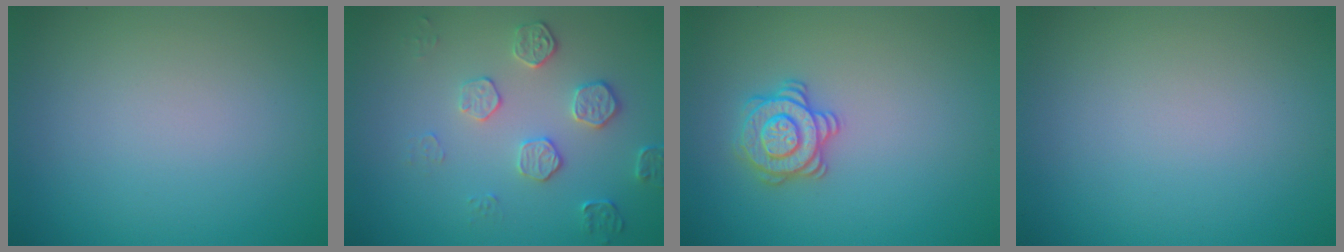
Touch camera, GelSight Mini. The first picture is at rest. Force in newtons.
{"total": 2.2, "press": 1.8, "slide": 1.2}
{"total": 2.8, "press": 2.8, "slide": 0.4}
{"total": 0.0}